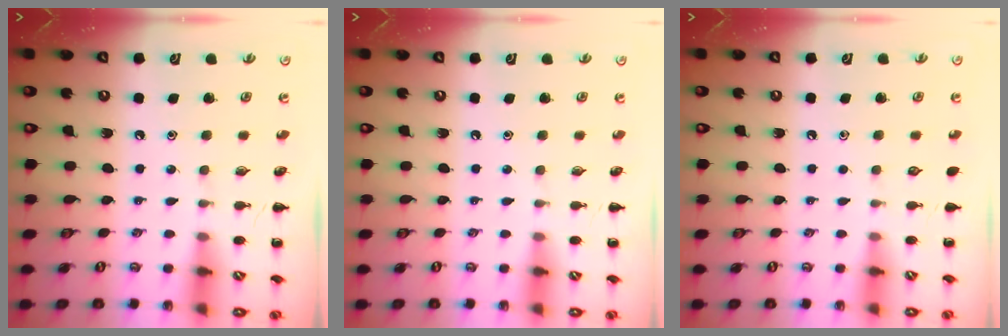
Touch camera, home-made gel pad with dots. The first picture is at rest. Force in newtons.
{"total": 0.0}
{"total": 0.0}